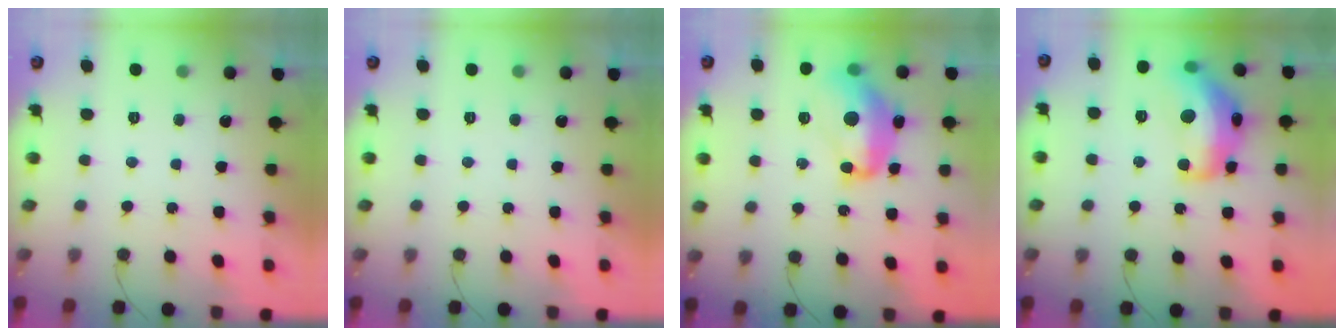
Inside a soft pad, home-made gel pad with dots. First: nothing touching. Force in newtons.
{"total": 0.0}
{"total": 14.5, "press": 14.4, "slide": 1.6}
{"total": 17.6, "press": 17.6, "slide": 0.9}